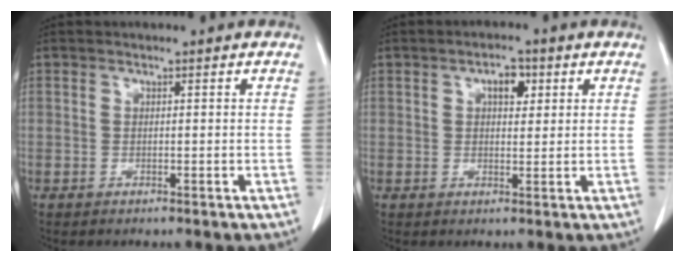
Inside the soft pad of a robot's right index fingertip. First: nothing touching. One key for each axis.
{"total": 3.5, "fx": 1.4, "fy": 1.7, "fz": 2.7, "tx": -0.042, "ty": 0.006, "tz": 0.019}